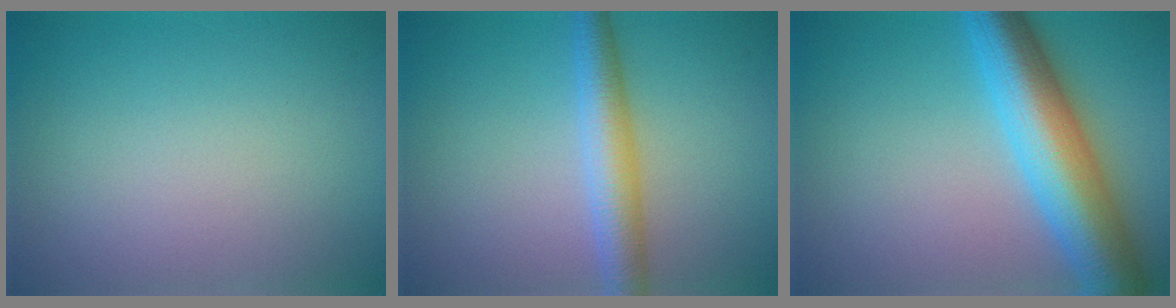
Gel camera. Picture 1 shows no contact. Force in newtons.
{"total": 4.0, "press": 4.0, "slide": 0.1}
{"total": 9.0, "press": 9.0, "slide": 0.3}